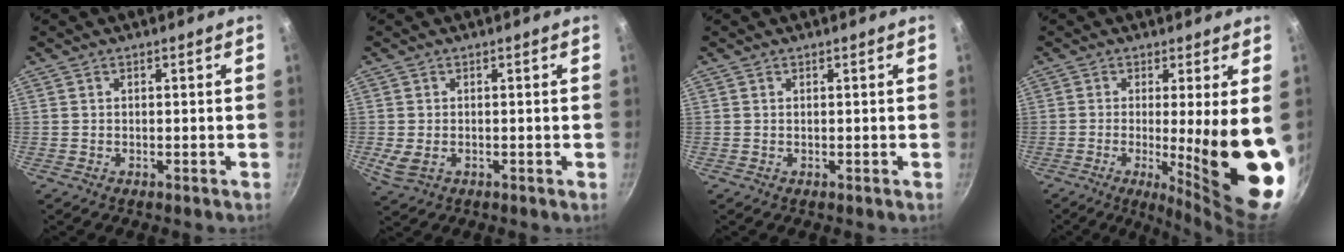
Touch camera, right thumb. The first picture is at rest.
{"total": 3.4, "force": [-0.6, 2.1, 2.5], "torque": [-0.051, -0.007, -0.006]}
{"total": 0.0}
{"total": 17.1, "force": [-1.9, 2.6, 16.8], "torque": [-0.217, -0.030, -0.013]}